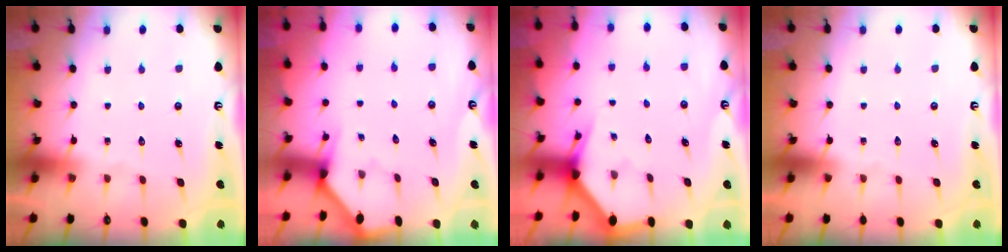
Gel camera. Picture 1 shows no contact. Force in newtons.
{"total": 2.4, "press": 2.3, "slide": 0.3}
{"total": 2.8, "press": 2.8, "slide": 0.1}
{"total": 0.0}